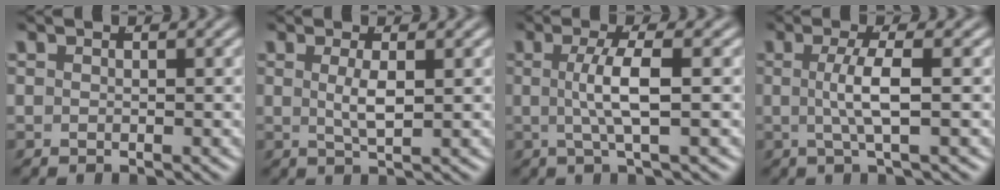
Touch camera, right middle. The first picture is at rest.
{"total": 2.0, "force": [0.3, -0.3, 1.9], "torque": [-0.037, -0.012, 0.014]}
{"total": 3.5, "force": [0.0, -0.2, 3.5], "torque": [-0.063, -0.001, 0.004]}
{"total": 3.1, "force": [-0.1, -0.4, 3.1], "torque": [-0.057, -0.002, 0.002]}